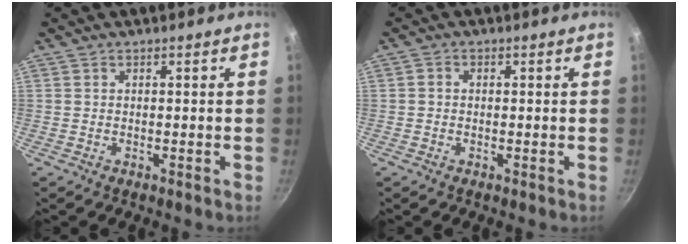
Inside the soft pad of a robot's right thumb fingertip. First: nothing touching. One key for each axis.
{"total": 1.1, "fx": -0.1, "fy": 0.9, "fz": 0.6, "tx": -0.012, "ty": 0.006, "tz": -0.004}